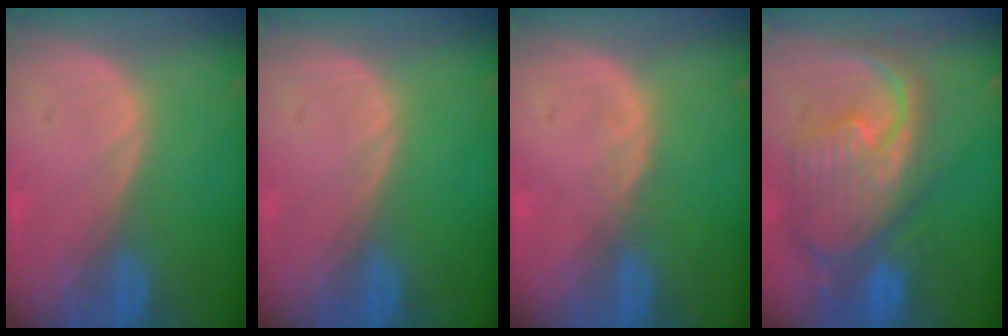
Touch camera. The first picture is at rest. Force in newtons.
{"total": 0.0}
{"total": 0.9, "press": 0.9, "slide": 0.2}
{"total": 12.2, "press": 10.5, "slide": 6.2}